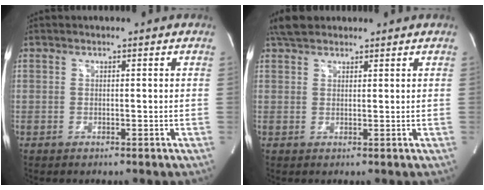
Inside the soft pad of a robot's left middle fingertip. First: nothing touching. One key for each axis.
{"total": 3.9, "fx": 3.3, "fy": 1.7, "fz": 1.3, "tx": -0.031, "ty": 0.020, "tz": 0.059}